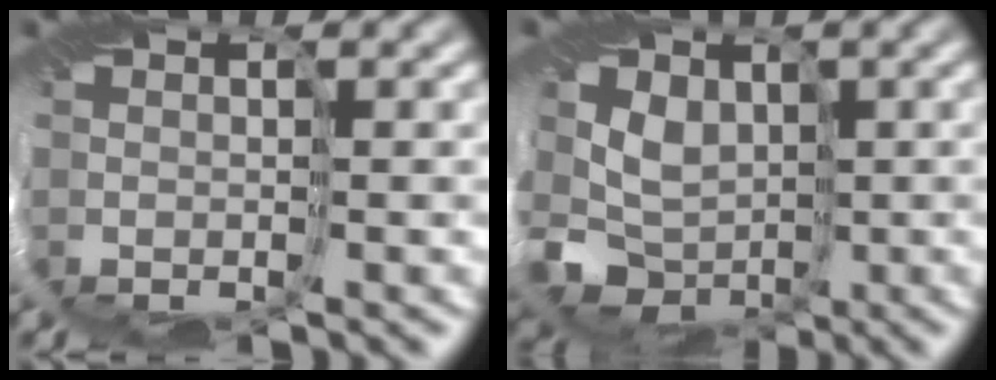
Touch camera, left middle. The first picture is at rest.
{"total": 4.6, "force": [-0.8, 4.3, 1.5], "torque": [-0.022, -0.017, -0.021]}